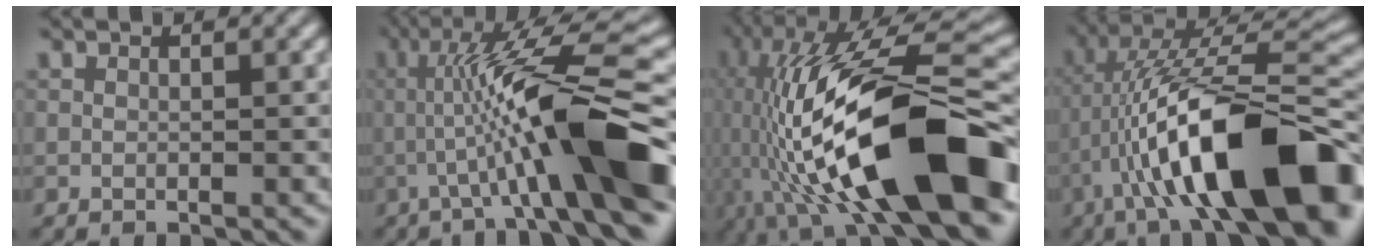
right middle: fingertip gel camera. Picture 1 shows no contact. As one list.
[{"total": 11.6, "force": [-1.2, 1.2, 11.5], "torque": [-0.192, 0.039, -0.013]}, {"total": 17.2, "force": [-4.6, 5.4, 15.7], "torque": [-0.291, 0.046, -0.077]}, {"total": 14.9, "force": [-4.4, 4.4, 13.5], "torque": [-0.229, 0.039, -0.066]}]